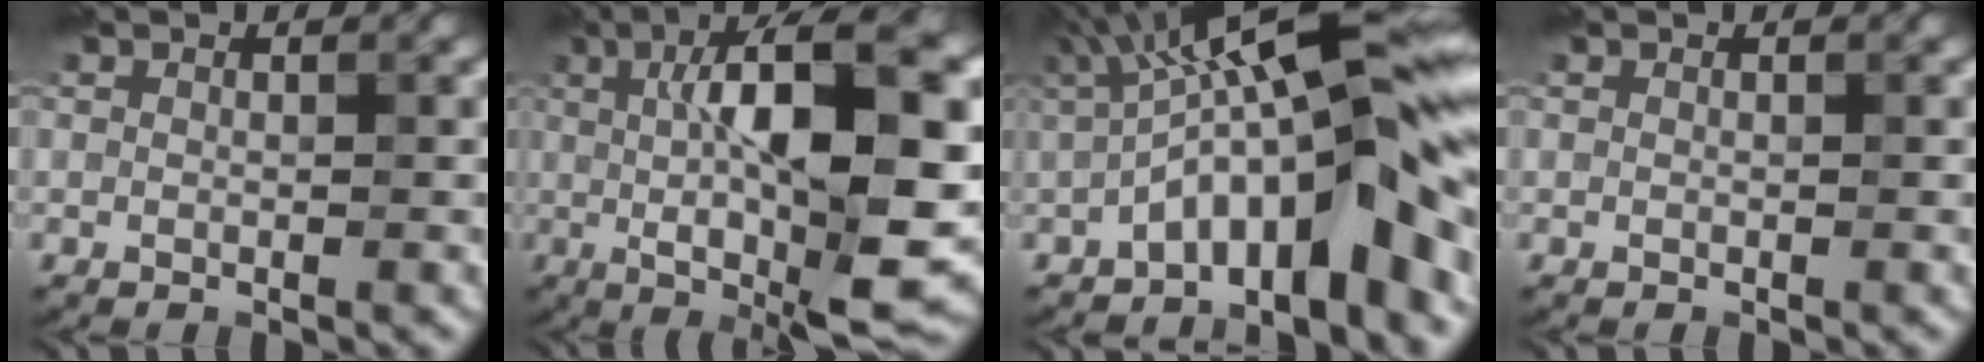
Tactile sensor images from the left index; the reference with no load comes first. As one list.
[{"total": 14.9, "force": [1.3, 3.7, 14.4], "torque": [-0.200, 0.012, 0.018]}, {"total": 12.8, "force": [-2.1, 3.0, 12.3], "torque": [-0.187, 0.034, -0.039]}, {"total": 0.0}]